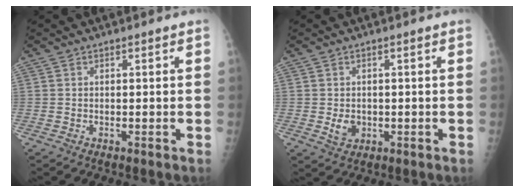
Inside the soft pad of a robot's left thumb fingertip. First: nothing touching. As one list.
[{"total": 3.3, "force": [-0.4, 2.5, 2.0], "torque": [-0.022, 0.000, 0.002]}]